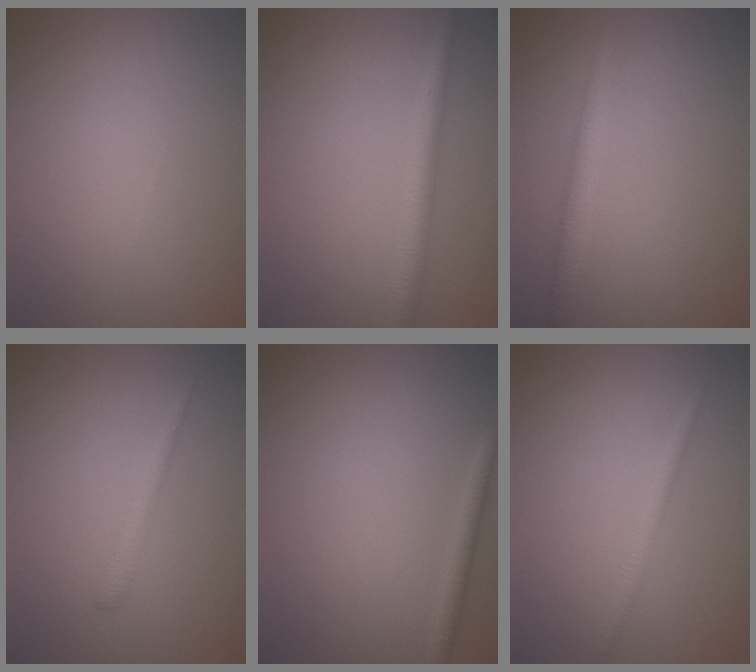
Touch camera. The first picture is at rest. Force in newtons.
{"total": 3.0, "press": 3.0, "slide": 0.1}
{"total": 2.0, "press": 2.0, "slide": 0.0}
{"total": 1.4, "press": 1.4, "slide": 0.1}
{"total": 1.3, "press": 1.3, "slide": 0.0}
{"total": 1.4, "press": 1.4, "slide": 0.1}